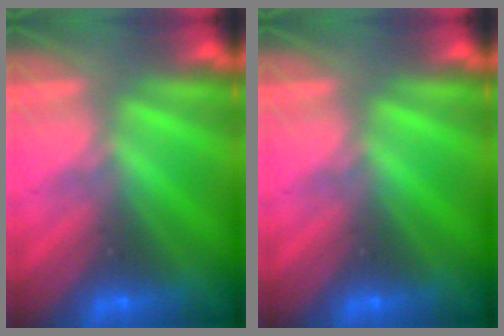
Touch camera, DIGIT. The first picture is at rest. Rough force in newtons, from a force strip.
{"total": 0.0}